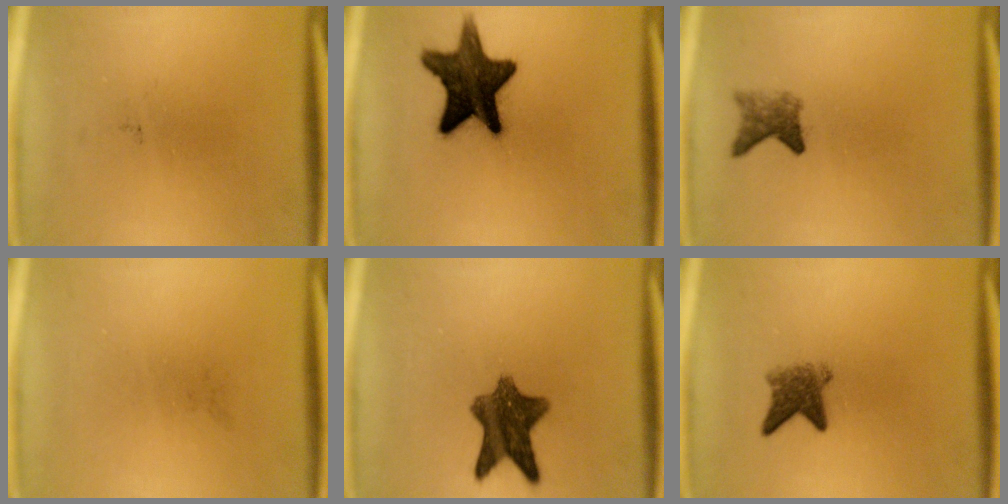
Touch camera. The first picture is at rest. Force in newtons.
{"total": 15.2}
{"total": 2.7}
{"total": 0.0}
{"total": 9.5}
{"total": 3.8}